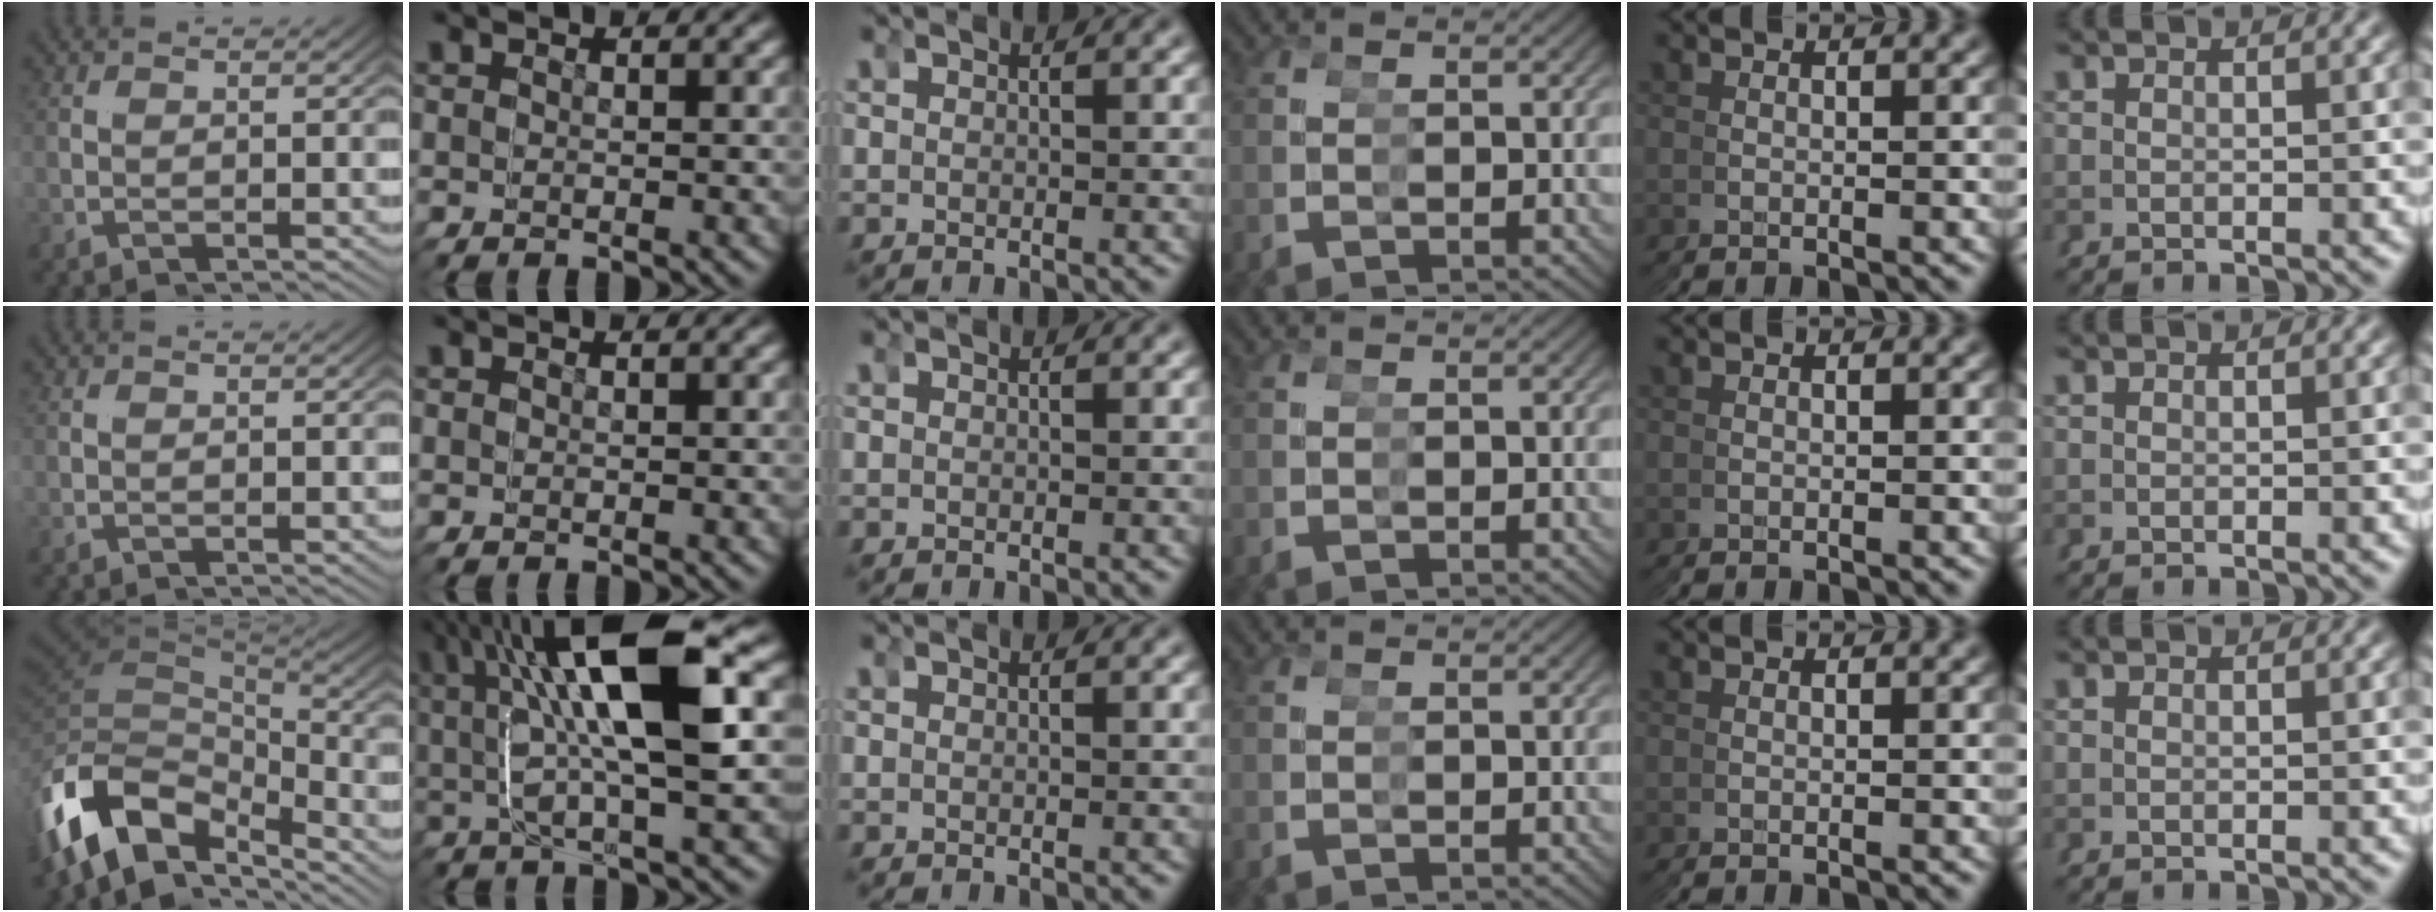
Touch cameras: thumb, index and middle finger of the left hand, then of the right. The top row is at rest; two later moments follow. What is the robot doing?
{"motion": "grasp_and_lifting", "object": "toy banana"}